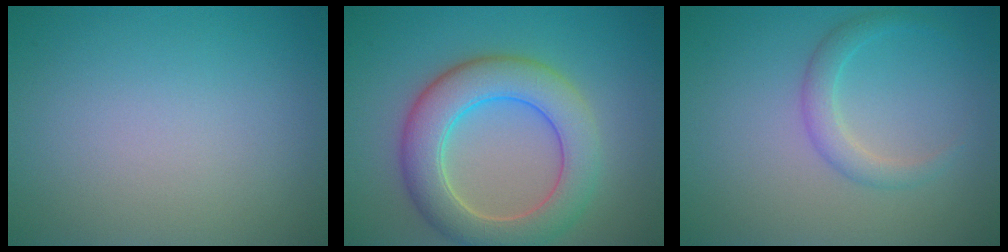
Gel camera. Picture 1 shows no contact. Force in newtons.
{"total": 7.1, "press": 7.1, "slide": 0.8}
{"total": 2.0, "press": 2.0, "slide": 0.1}